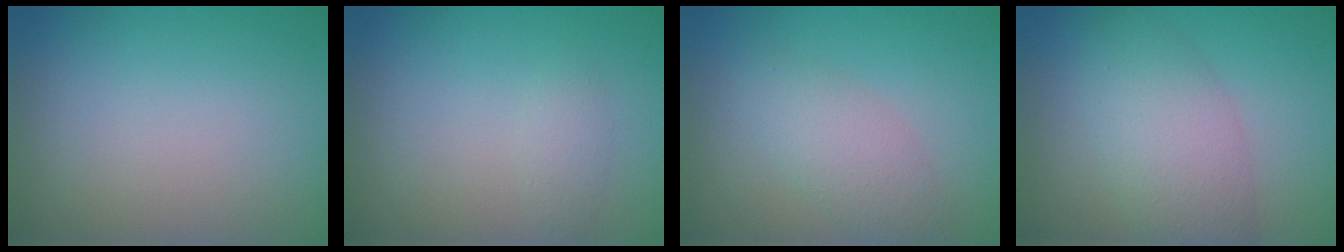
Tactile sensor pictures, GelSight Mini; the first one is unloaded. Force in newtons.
{"total": 1.1, "press": 1.1, "slide": 0.0}
{"total": 2.9, "press": 2.9, "slide": 0.1}
{"total": 4.8, "press": 4.8, "slide": 0.2}